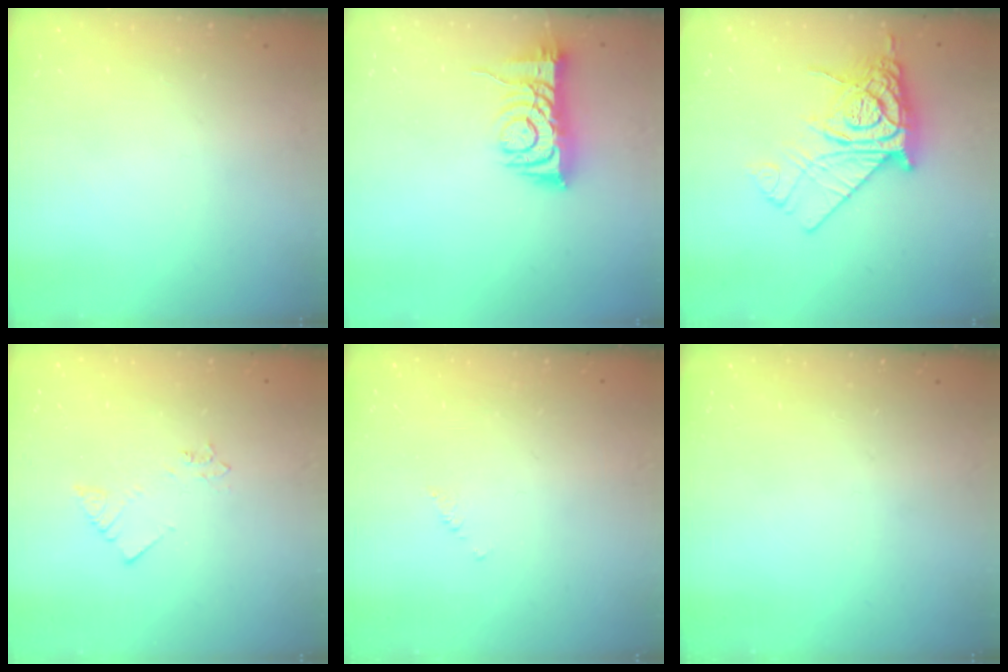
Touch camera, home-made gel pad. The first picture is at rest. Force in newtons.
{"total": 7.6, "press": 7.5, "slide": 1.2}
{"total": 16.9, "press": 16.8, "slide": 1.7}
{"total": 2.1, "press": 2.1, "slide": 0.4}
{"total": 1.2, "press": 1.2, "slide": 0.2}
{"total": 0.0}